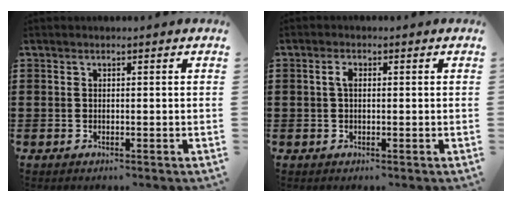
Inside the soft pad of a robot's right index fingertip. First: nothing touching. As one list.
[{"total": 1.8, "force": [0.2, 0.9, 1.6], "torque": [-0.032, 0.005, 0.001]}]